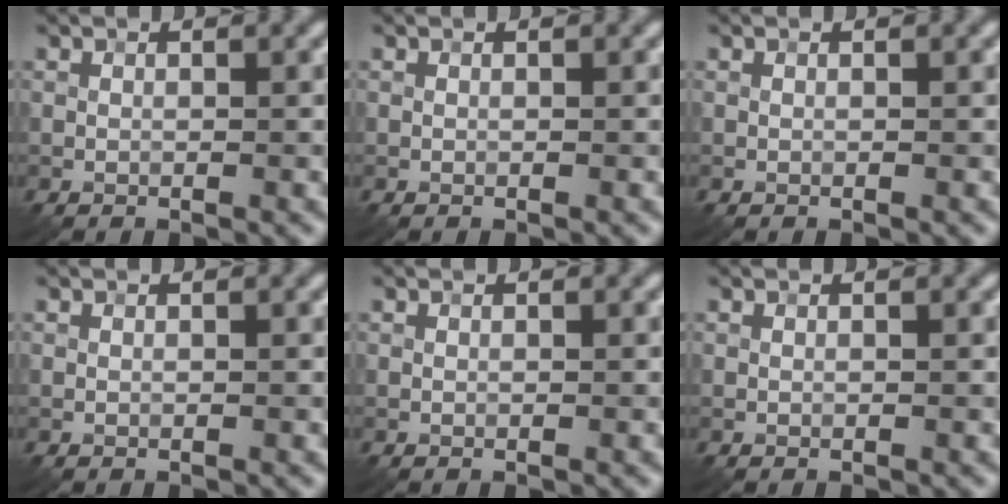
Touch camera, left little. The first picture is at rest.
{"total": 0.0}
{"total": 0.0}
{"total": 0.0}
{"total": 0.0}
{"total": 0.0}